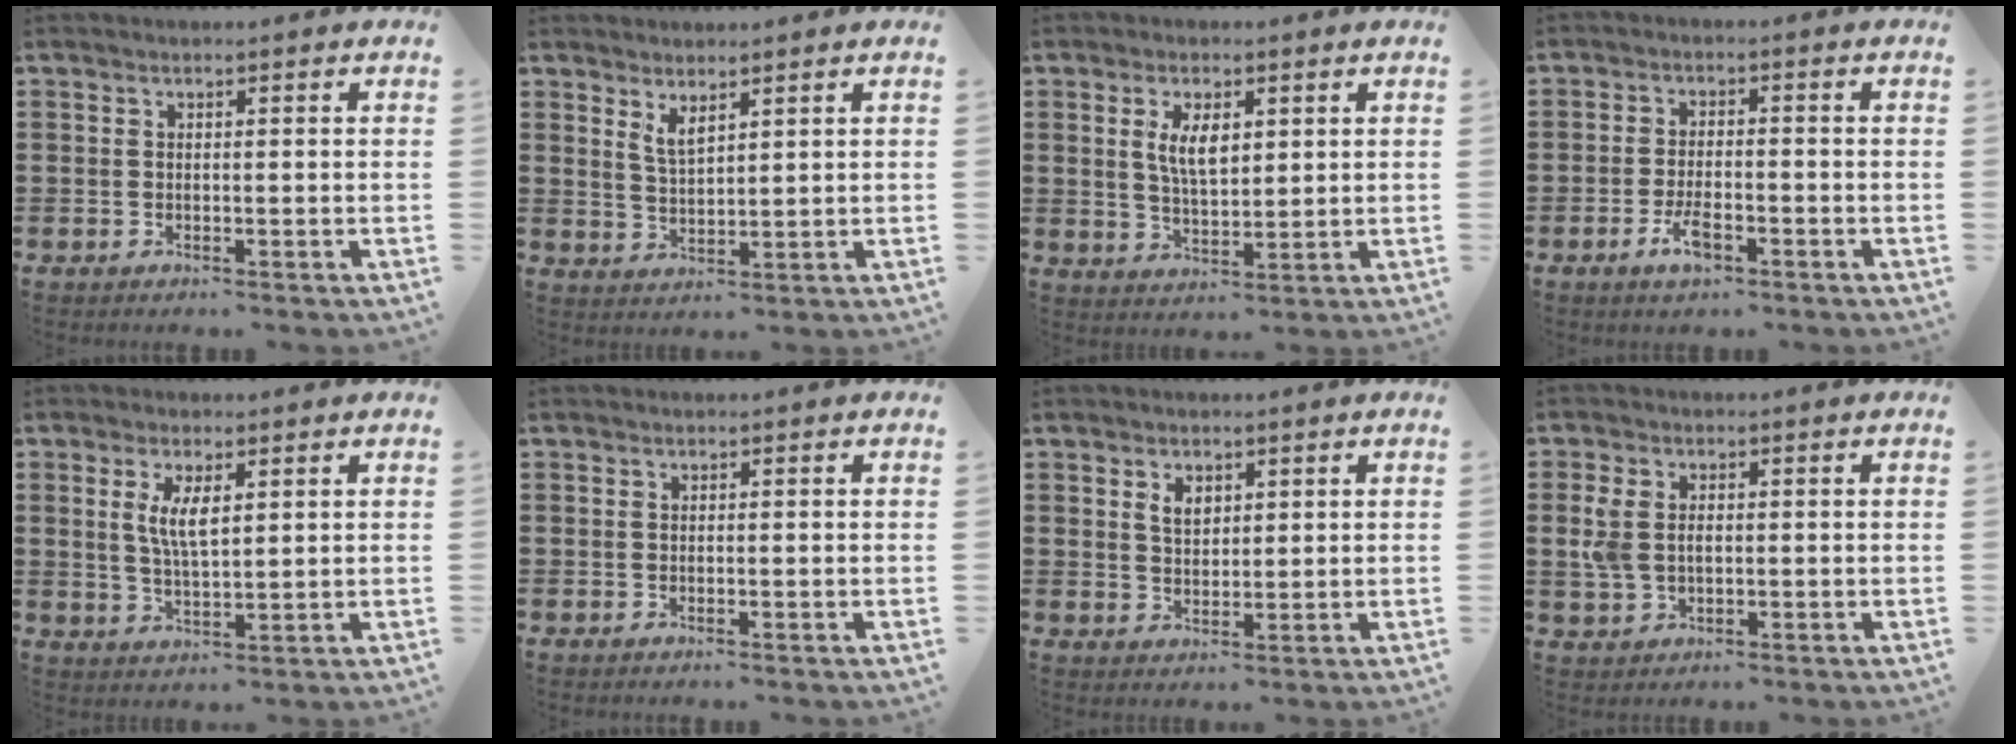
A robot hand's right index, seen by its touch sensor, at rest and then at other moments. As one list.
[{"total": 3.0, "force": [2.2, 1.0, 1.8], "torque": [-0.040, 0.005, 0.040]}, {"total": 5.4, "force": [1.7, 2.4, 4.6], "torque": [-0.089, 0.004, 0.026]}, {"total": 4.1, "force": [-2.0, 1.6, 3.2], "torque": [-0.074, -0.002, -0.042]}, {"total": 4.9, "force": [1.4, 1.7, 4.4], "torque": [-0.091, 0.004, 0.024]}, {"total": 0.0}, {"total": 2.8, "force": [1.5, 1.9, 1.5], "torque": [-0.037, 0.007, 0.027]}, {"total": 3.8, "force": [0.2, 2.6, 2.7], "torque": [-0.073, 0.005, -0.002]}]